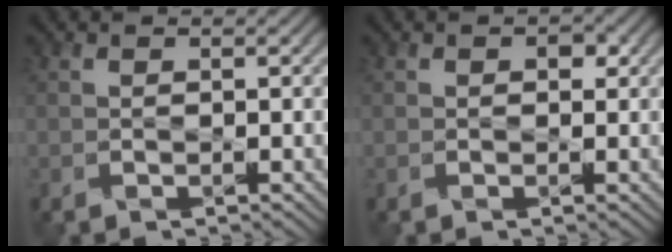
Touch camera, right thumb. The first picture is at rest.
{"total": 1.1, "force": [0.2, 0.8, 0.7], "torque": [-0.006, -0.003, 0.001]}